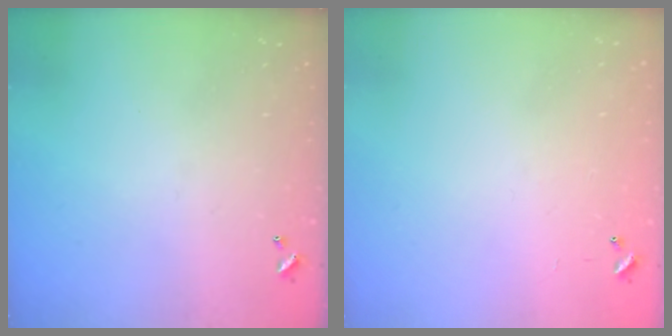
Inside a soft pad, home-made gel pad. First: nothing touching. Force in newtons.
{"total": 8.5, "press": 8.4, "slide": 0.5}